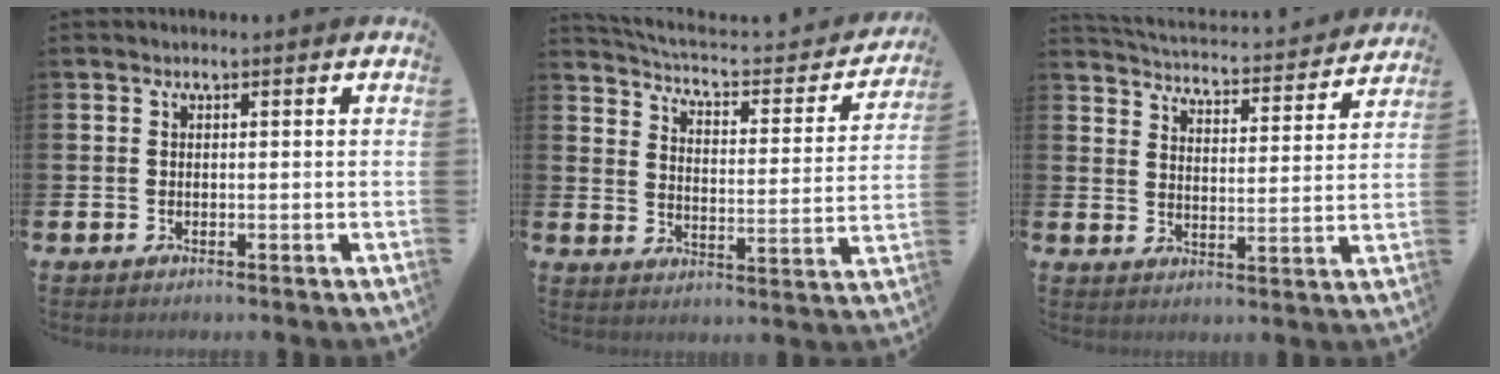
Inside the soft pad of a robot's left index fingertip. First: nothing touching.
{"total": 4.9, "force": [4.3, 1.4, 1.8], "torque": [-0.052, -0.039, 0.063]}
{"total": 4.2, "force": [4.2, 0.4, 0.5], "torque": [-0.027, -0.043, 0.065]}